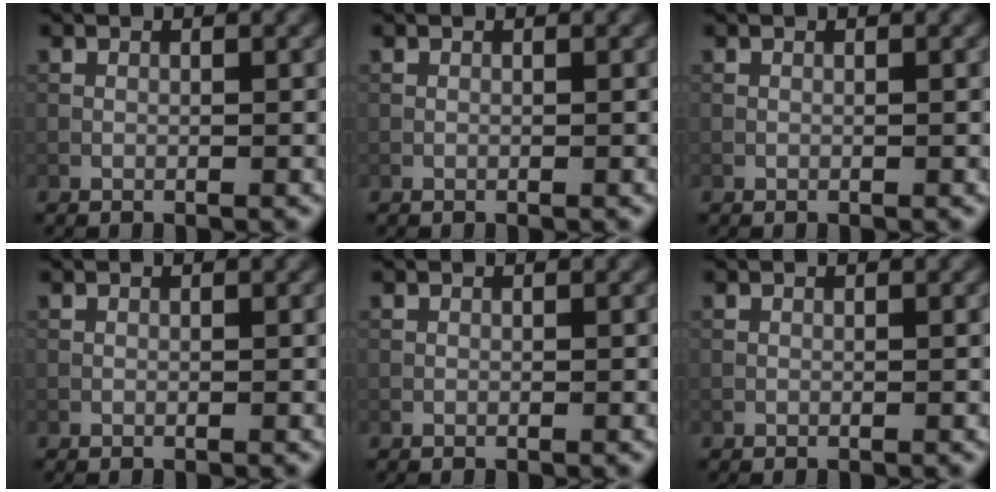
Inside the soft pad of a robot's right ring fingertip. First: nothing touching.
{"total": 0.0}
{"total": 0.0}
{"total": 0.0}
{"total": 0.0}
{"total": 0.0}